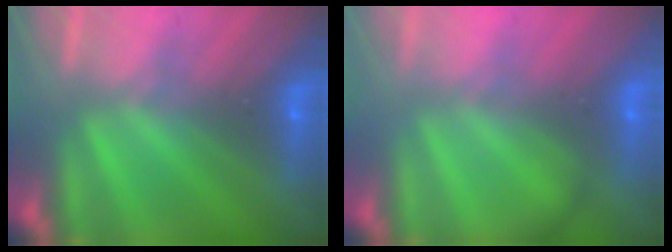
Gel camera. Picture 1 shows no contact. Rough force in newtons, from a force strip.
{"total": 2.1}